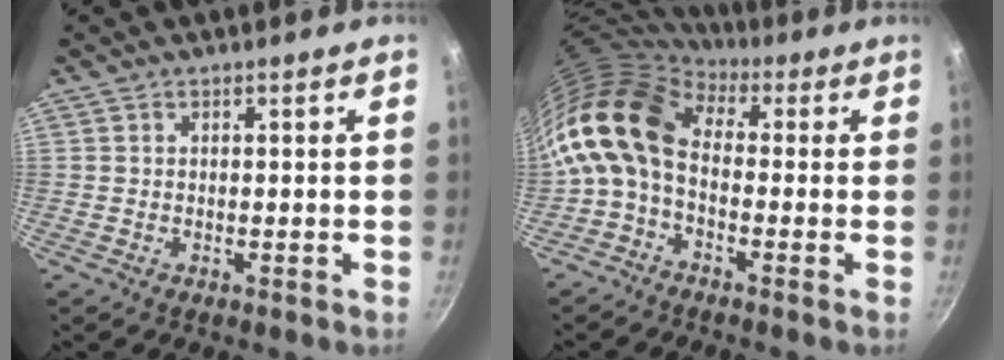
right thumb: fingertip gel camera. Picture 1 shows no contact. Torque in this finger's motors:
{"motor_torque": [2.47, 2.54, 1.28, -1.15, 0.77]}